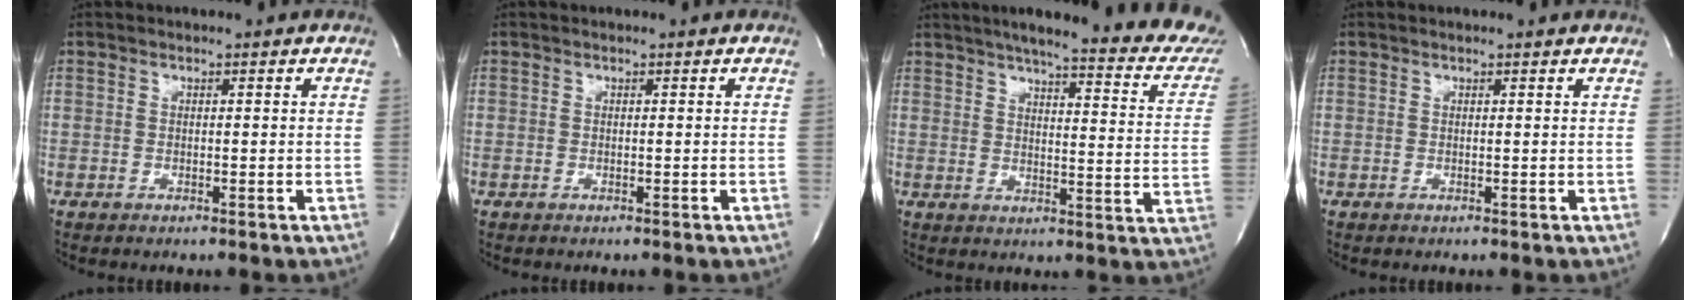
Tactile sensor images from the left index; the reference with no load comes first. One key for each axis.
{"total": 0.0}
{"total": 25.4, "fx": 21.4, "fy": 3.0, "fz": 13.2, "tx": -0.182, "ty": -0.052, "tz": 0.246}
{"total": 1.7, "fx": 1.6, "fy": 0.1, "fz": 0.5, "tx": -0.013, "ty": 0.003, "tz": 0.012}